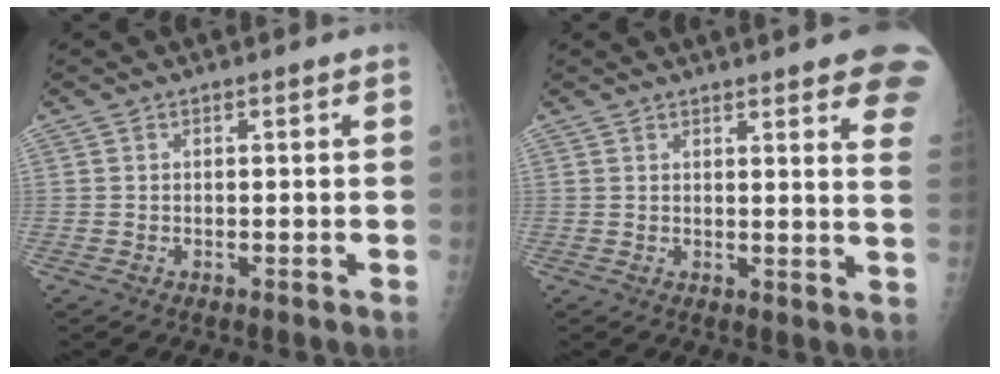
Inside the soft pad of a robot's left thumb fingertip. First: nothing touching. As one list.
[{"total": 14.1, "force": [10.1, 2.4, 9.5], "torque": [-0.094, -0.034, 0.101]}]